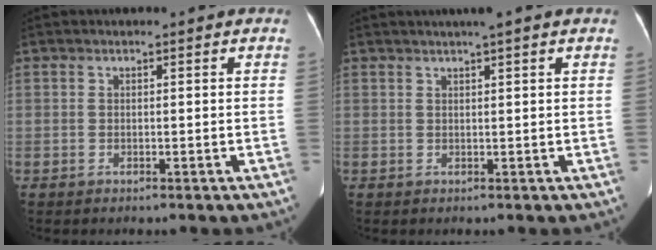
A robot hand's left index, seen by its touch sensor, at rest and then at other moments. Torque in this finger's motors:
{"motor_torque": [0.20, 0.13, -0.22, -0.06]}